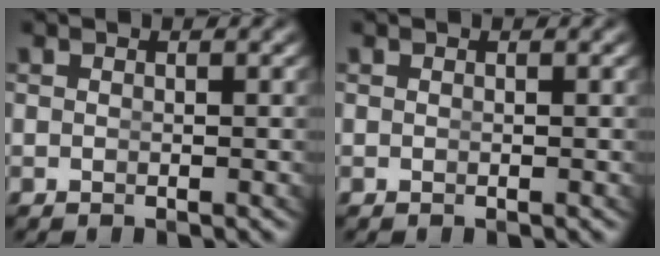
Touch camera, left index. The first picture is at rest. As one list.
[{"total": 0.0}]